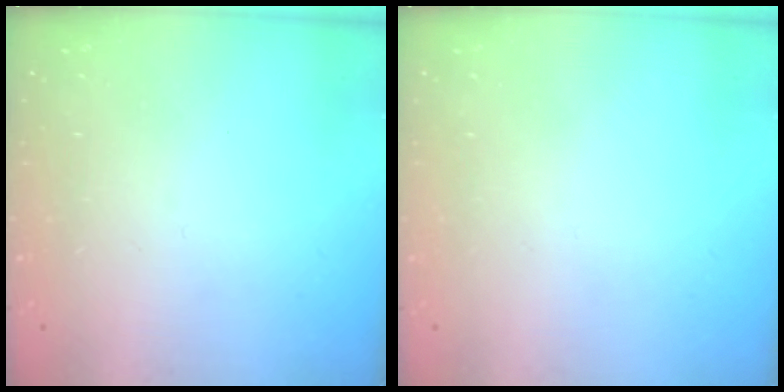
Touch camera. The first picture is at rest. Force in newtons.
{"total": 1.6, "press": 1.6, "slide": 0.1}